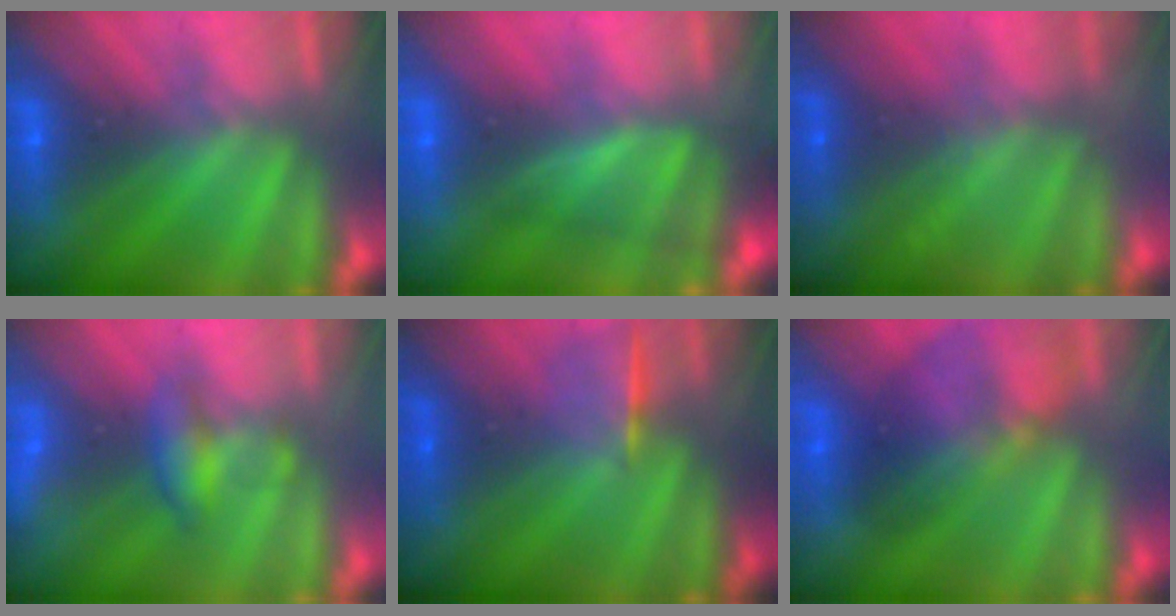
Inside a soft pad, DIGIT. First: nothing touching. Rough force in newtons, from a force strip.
{"total": 4.5}
{"total": 2.2}
{"total": 2.0}
{"total": 1.1}
{"total": 6.4}